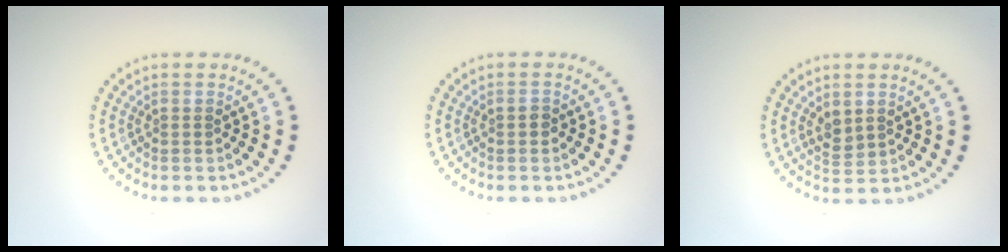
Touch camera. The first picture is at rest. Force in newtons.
{"total": 0.7, "press": 0.7, "slide": 0.0}
{"total": 1.6, "press": 1.6, "slide": 0.5}